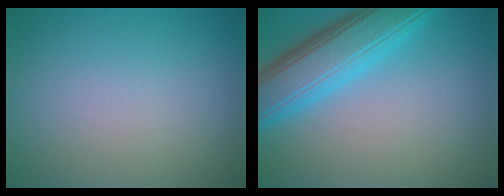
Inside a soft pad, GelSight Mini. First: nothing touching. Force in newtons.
{"total": 7.3, "press": 7.3, "slide": 0.2}